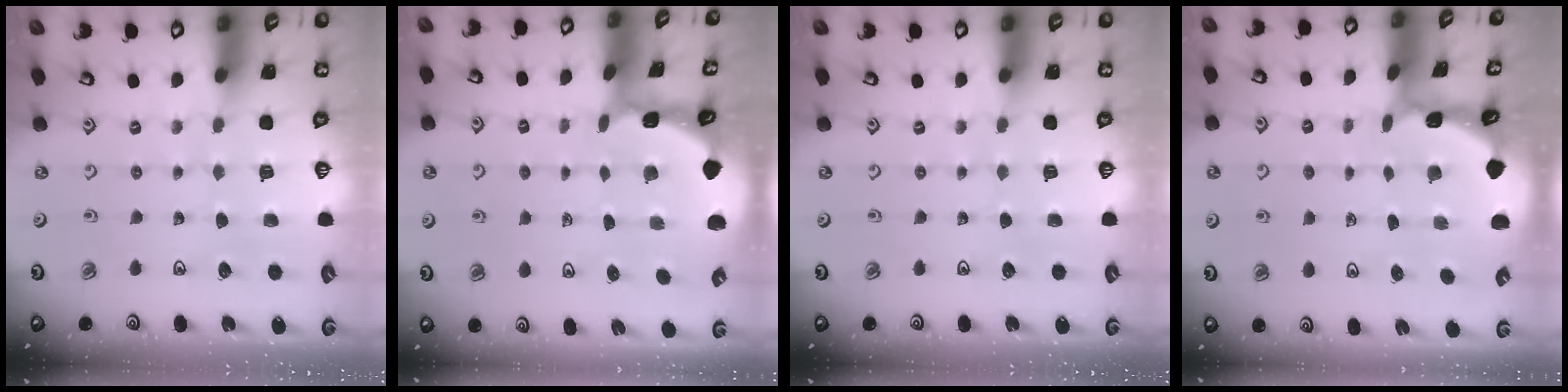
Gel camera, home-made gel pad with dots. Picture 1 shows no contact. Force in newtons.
{"total": 2.7, "press": 2.7, "slide": 0.3}
{"total": 0.0}
{"total": 1.4, "press": 1.4, "slide": 0.1}